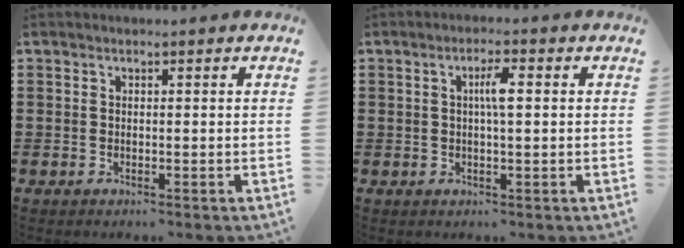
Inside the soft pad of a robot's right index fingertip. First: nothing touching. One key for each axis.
{"total": 3.0, "fx": 0.4, "fy": 0.6, "fz": 2.9, "tx": -0.056, "ty": 0.003, "tz": 0.003}